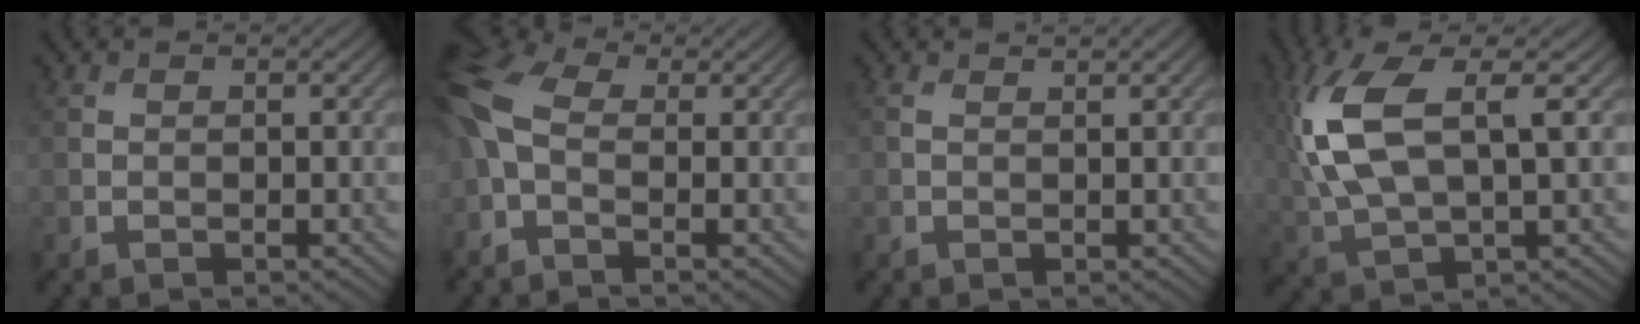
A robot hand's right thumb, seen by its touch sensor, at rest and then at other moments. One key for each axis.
{"total": 9.5, "fx": -0.6, "fy": 5.5, "fz": 7.7, "tx": -0.211, "ty": 0.002, "tz": -0.020}
{"total": 2.0, "fx": 1.3, "fy": 0.5, "fz": 1.5, "tx": -0.034, "ty": 0.006, "tz": 0.019}
{"total": 12.0, "fx": 2.9, "fy": 4.8, "fz": 10.7, "tx": -0.264, "ty": 0.003, "tz": 0.061}